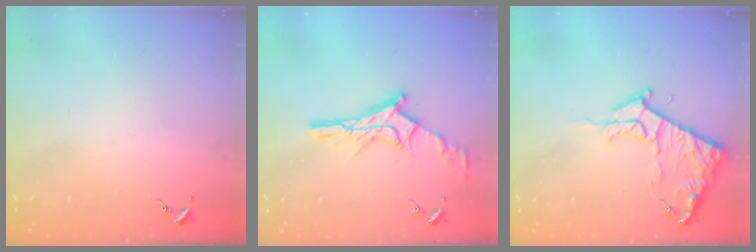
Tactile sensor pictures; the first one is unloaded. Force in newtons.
{"total": 14.2, "press": 14.2, "slide": 1.1}
{"total": 12.0, "press": 12.0, "slide": 1.2}